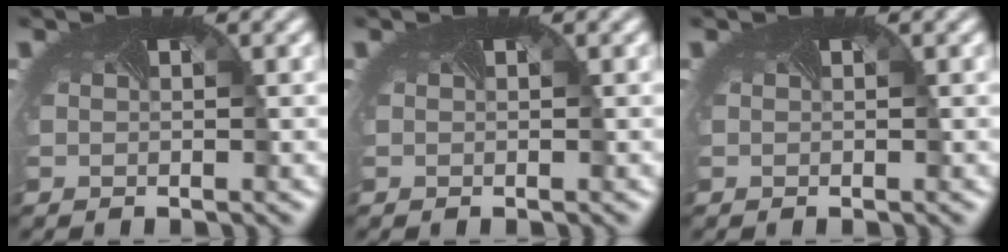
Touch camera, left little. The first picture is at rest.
{"total": 0.0}
{"total": 0.0}